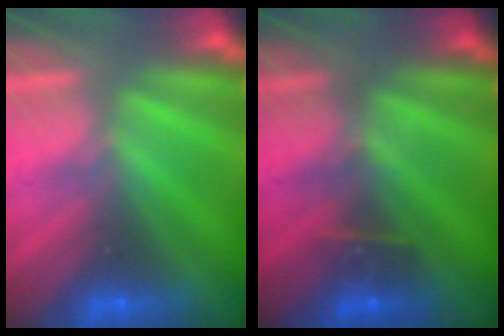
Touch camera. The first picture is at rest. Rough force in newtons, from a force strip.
{"total": 2.8}